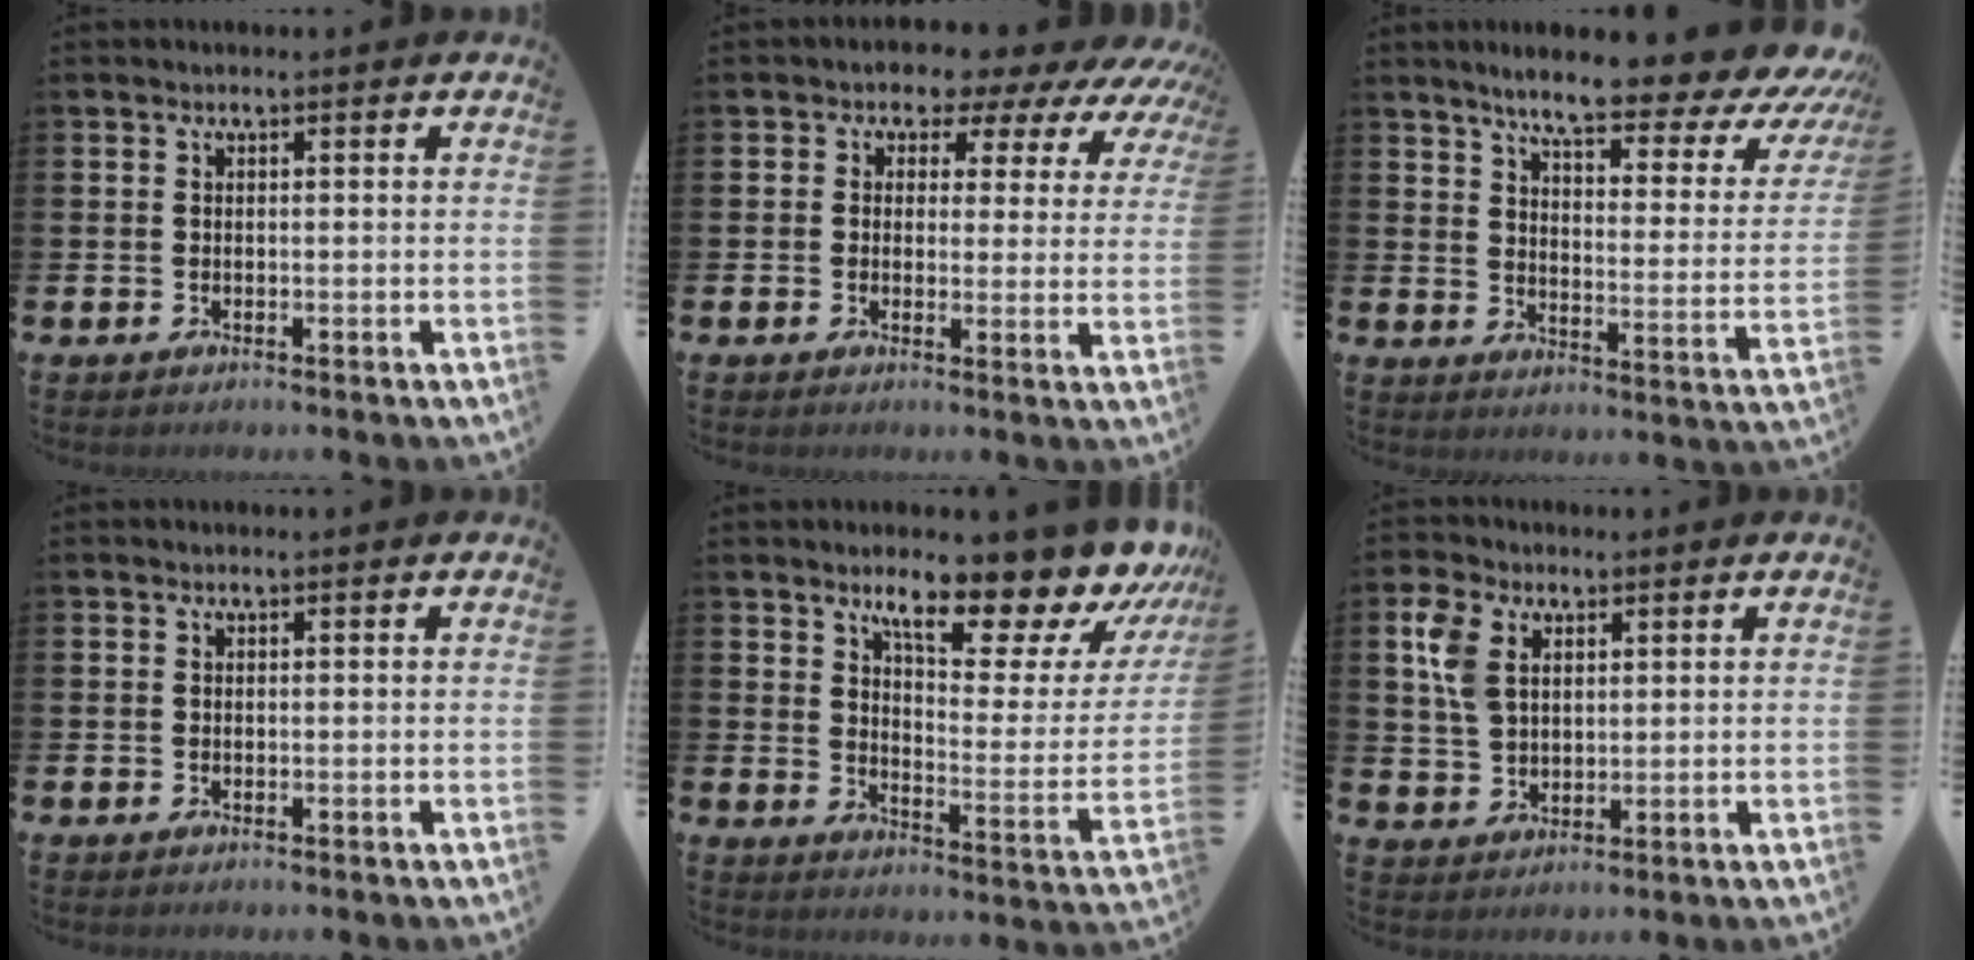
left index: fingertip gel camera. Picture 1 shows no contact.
{"total": 3.5, "force": [2.4, 2.6, 0.5], "torque": [-0.012, -0.030, 0.026]}
{"total": 8.5, "force": [6.9, 1.4, 4.6], "torque": [-0.093, -0.053, 0.105]}
{"total": 0.0}
{"total": 12.3, "force": [10.1, 3.5, 6.0], "torque": [-0.105, -0.074, 0.170]}
{"total": 6.3, "force": [3.1, 4.2, 3.6], "torque": [-0.074, 0.013, 0.055]}